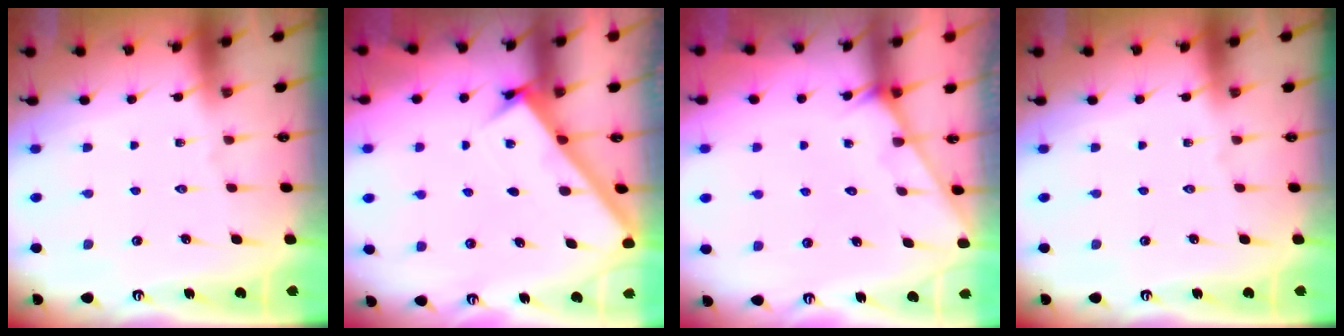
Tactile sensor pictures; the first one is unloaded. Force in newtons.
{"total": 3.0, "press": 3.0, "slide": 0.2}
{"total": 2.0, "press": 2.0, "slide": 0.1}
{"total": 0.0}